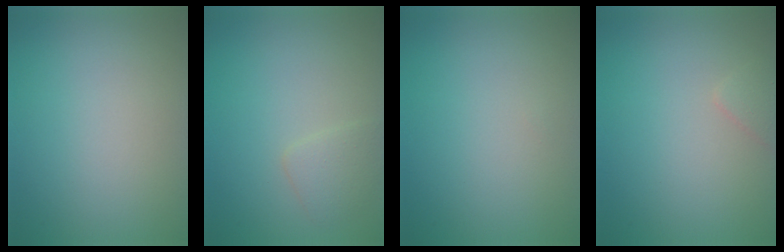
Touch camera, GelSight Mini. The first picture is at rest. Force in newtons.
{"total": 1.7, "press": 1.7, "slide": 0.0}
{"total": 0.0}
{"total": 0.9, "press": 0.9, "slide": 0.1}